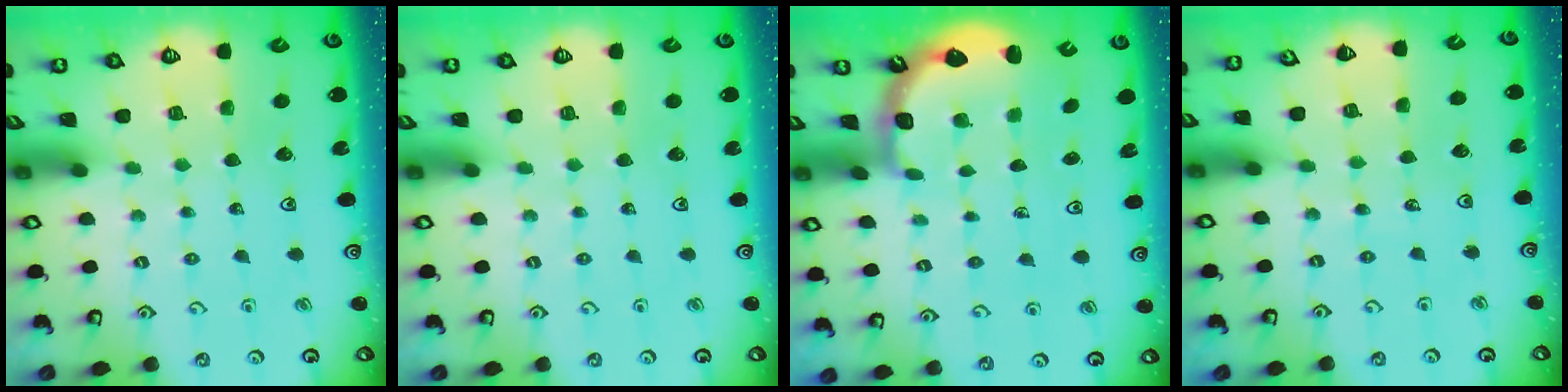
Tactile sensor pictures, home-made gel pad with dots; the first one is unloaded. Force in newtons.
{"total": 0.0}
{"total": 2.5, "press": 2.1, "slide": 1.3}
{"total": 3.6, "press": 3.6, "slide": 0.4}